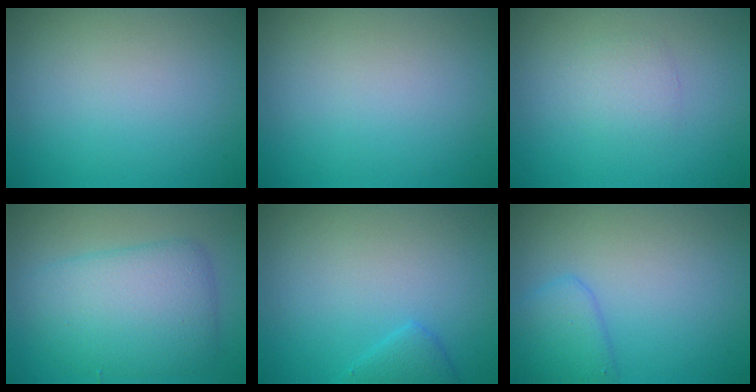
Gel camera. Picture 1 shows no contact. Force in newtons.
{"total": 0.0}
{"total": 1.4, "press": 1.4, "slide": 0.1}
{"total": 6.3, "press": 6.2, "slide": 0.1}
{"total": 1.5, "press": 1.5, "slide": 0.1}
{"total": 2.5, "press": 2.5, "slide": 0.2}